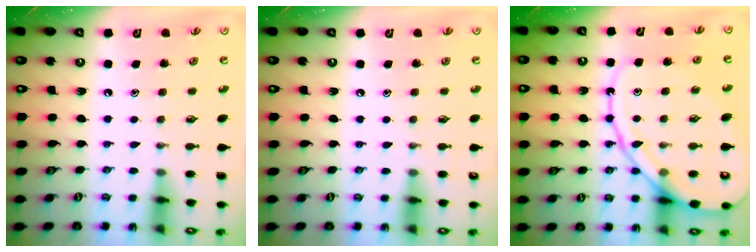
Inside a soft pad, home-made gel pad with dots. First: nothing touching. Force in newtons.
{"total": 3.2, "press": 3.2, "slide": 0.6}
{"total": 14.3, "press": 14.3, "slide": 1.3}